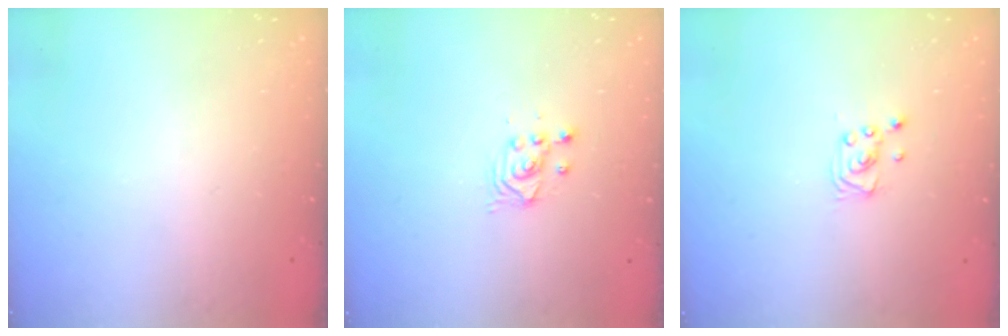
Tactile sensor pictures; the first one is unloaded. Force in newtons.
{"total": 2.4, "press": 2.4, "slide": 0.2}
{"total": 2.2, "press": 2.2, "slide": 0.2}